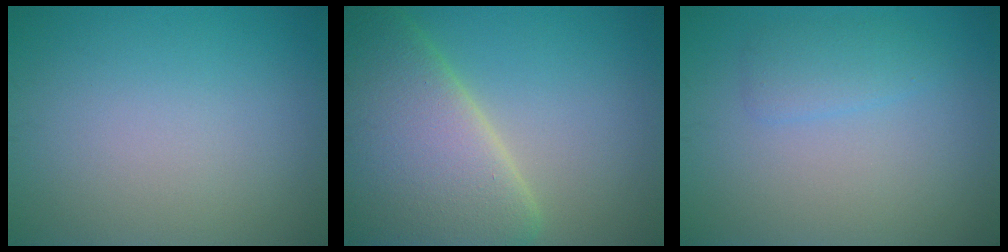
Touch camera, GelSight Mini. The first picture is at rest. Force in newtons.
{"total": 12.5, "press": 12.5, "slide": 0.8}
{"total": 1.9, "press": 1.9, "slide": 0.1}